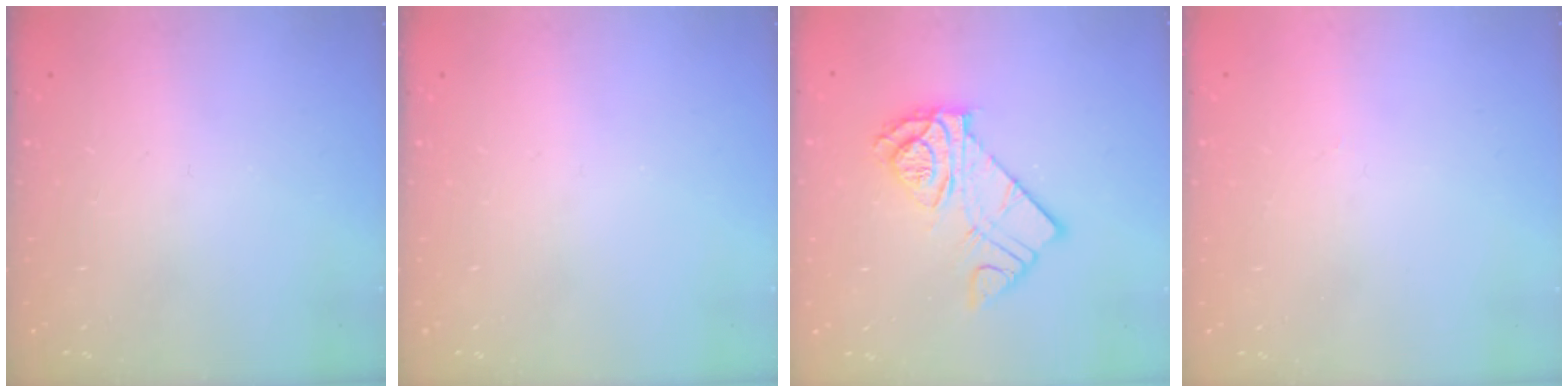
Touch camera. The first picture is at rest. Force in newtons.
{"total": 0.0}
{"total": 12.9, "press": 12.9, "slide": 0.7}
{"total": 0.0}